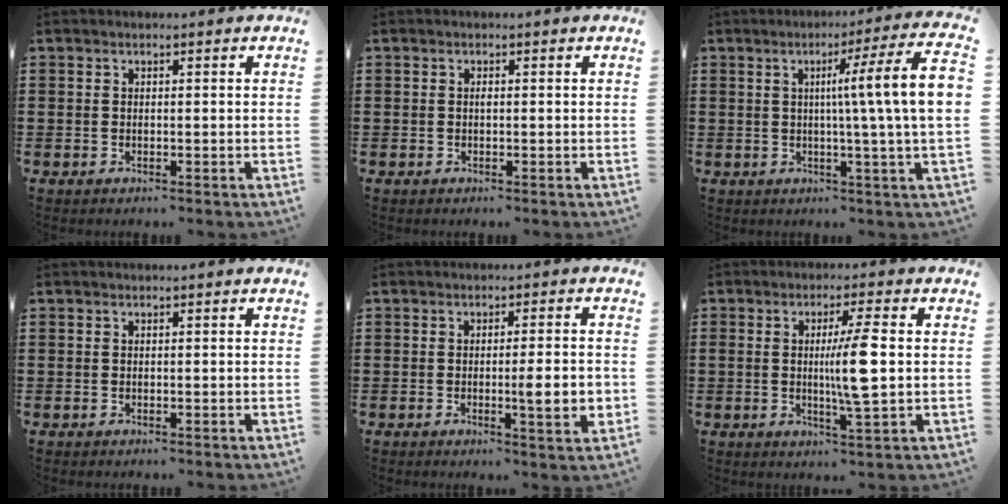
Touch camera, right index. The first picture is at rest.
{"total": 0.5, "force": [0.0, 0.2, 0.5], "torque": [-0.013, -0.004, 0.001]}
{"total": 10.3, "force": [1.1, -0.7, 10.2], "torque": [-0.172, -0.010, 0.007]}
{"total": 0.0}
{"total": 5.7, "force": [-0.8, 0.7, 5.6], "torque": [-0.085, -0.011, -0.014]}
{"total": 7.2, "force": [0.4, 0.3, 7.2], "torque": [-0.130, -0.002, 0.000]}